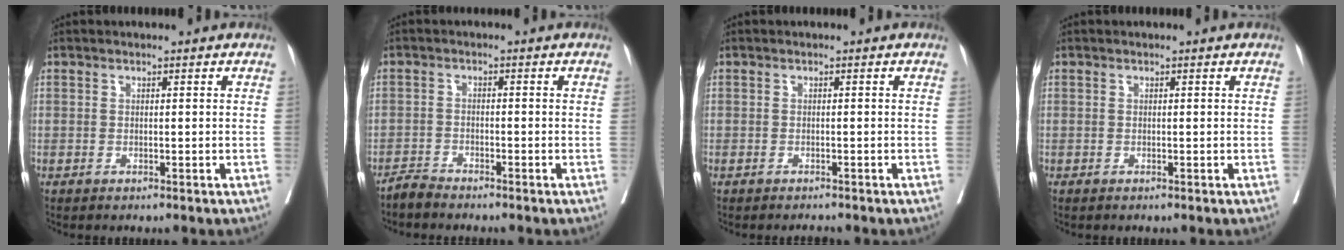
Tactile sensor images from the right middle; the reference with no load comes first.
{"total": 2.0, "force": [-2.0, 0.0, 0.1], "torque": [0.000, -0.007, -0.039]}
{"total": 1.4, "force": [-1.2, 0.4, 0.5], "torque": [-0.011, -0.003, -0.017]}
{"total": 0.0}